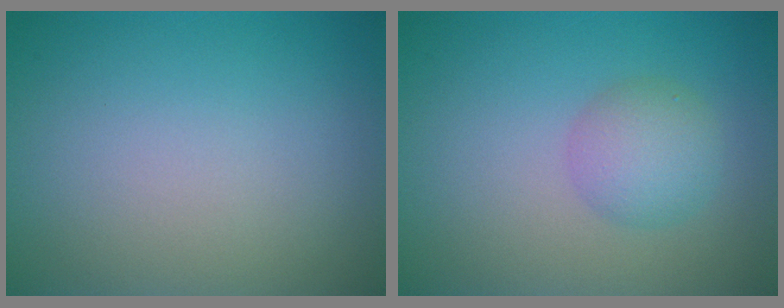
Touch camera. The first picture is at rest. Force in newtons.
{"total": 3.0, "press": 3.0, "slide": 0.1}